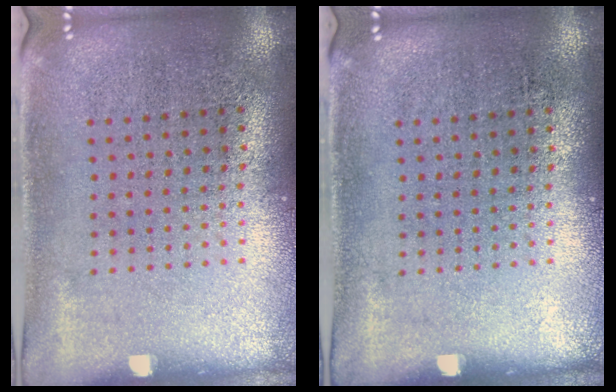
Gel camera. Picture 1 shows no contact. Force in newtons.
{"total": 0.0}